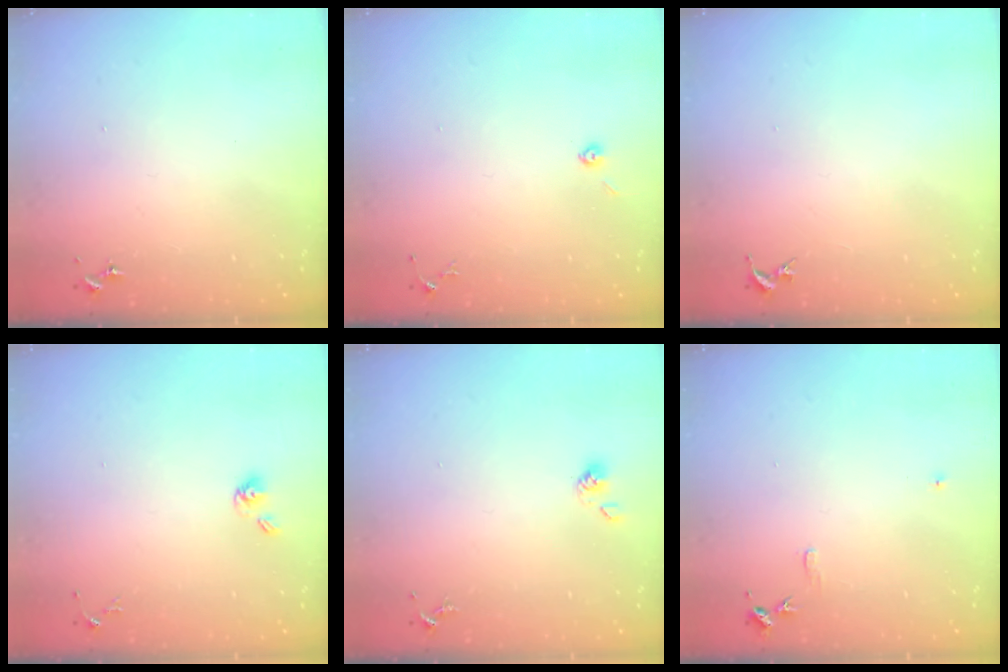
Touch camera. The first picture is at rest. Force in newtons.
{"total": 3.1, "press": 3.0, "slide": 1.0}
{"total": 0.0}
{"total": 5.2, "press": 4.6, "slide": 2.4}
{"total": 4.8, "press": 4.2, "slide": 2.2}
{"total": 5.0, "press": 4.9, "slide": 0.6}